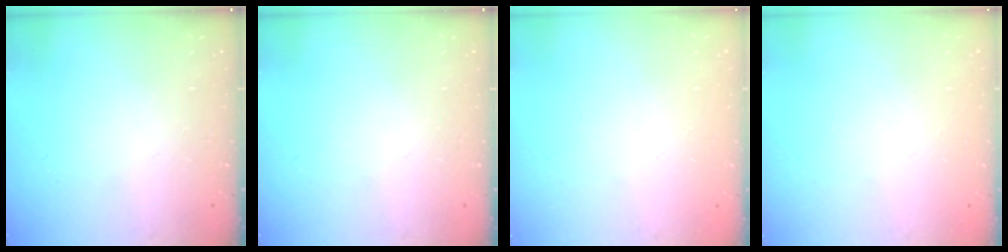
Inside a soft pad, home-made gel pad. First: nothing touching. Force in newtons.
{"total": 0.0}
{"total": 0.0}
{"total": 0.0}